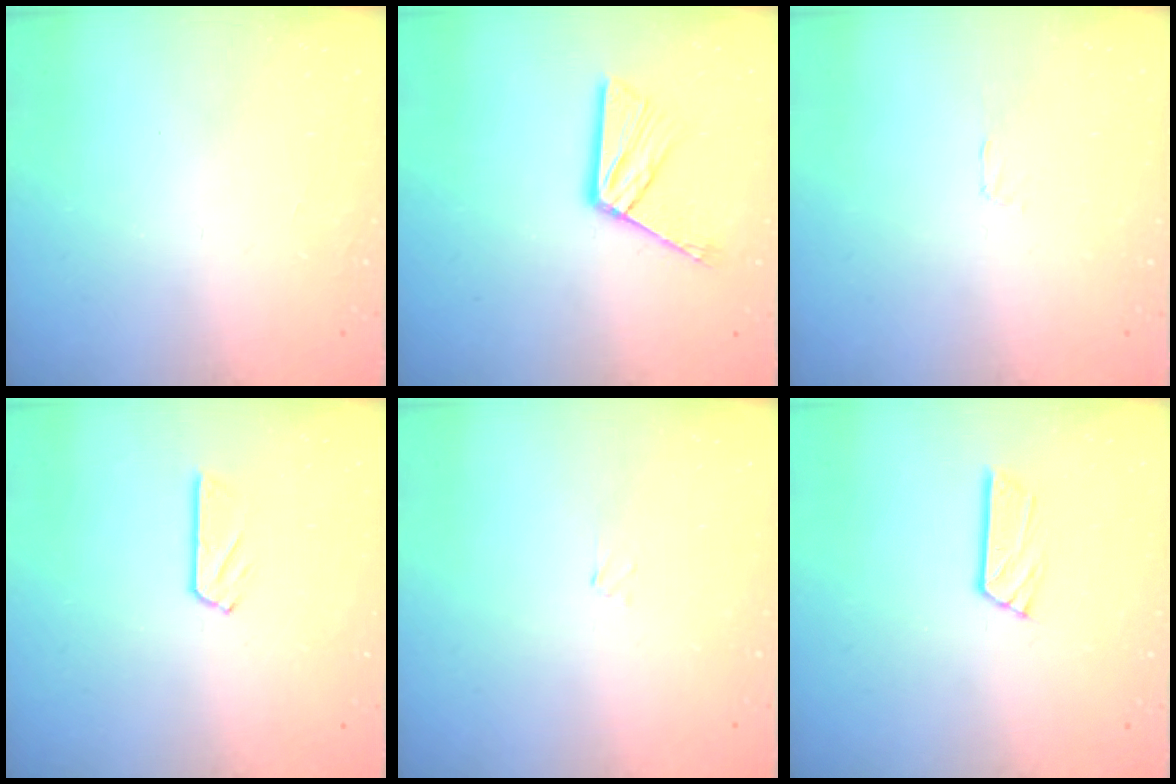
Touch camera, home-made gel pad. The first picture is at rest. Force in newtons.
{"total": 10.6, "press": 10.6, "slide": 0.9}
{"total": 2.9, "press": 2.9, "slide": 0.4}
{"total": 5.4, "press": 5.3, "slide": 0.5}
{"total": 1.2, "press": 1.2, "slide": 0.1}
{"total": 4.8, "press": 4.8, "slide": 0.4}